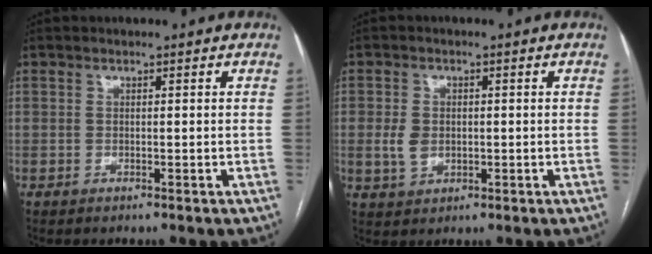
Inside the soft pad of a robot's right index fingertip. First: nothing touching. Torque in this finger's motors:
{"motor_torque": [0.27, 0.12, 0.08, 0.02]}